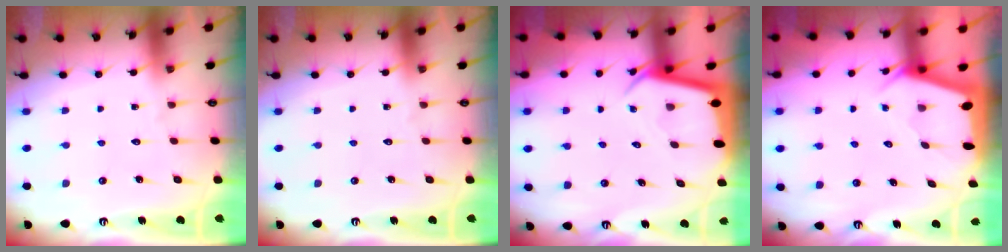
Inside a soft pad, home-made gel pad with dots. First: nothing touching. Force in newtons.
{"total": 0.0}
{"total": 3.7, "press": 3.7, "slide": 0.2}
{"total": 2.1, "press": 2.0, "slide": 0.3}